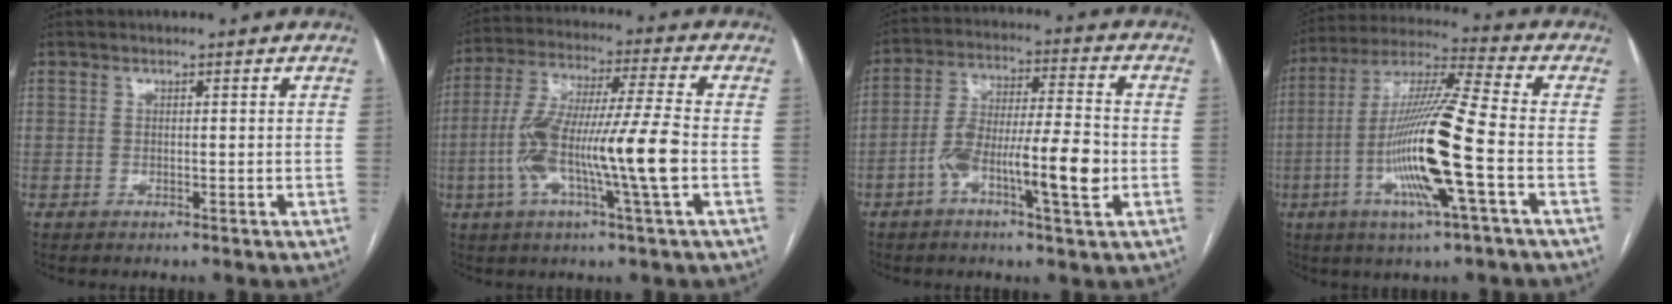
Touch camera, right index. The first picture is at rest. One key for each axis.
{"total": 15.1, "fx": -3.3, "fy": -0.1, "fz": 14.7, "tx": -0.284, "ty": 0.004, "tz": -0.065}
{"total": 11.9, "fx": -3.7, "fy": 1.8, "fz": 11.2, "tx": -0.199, "ty": 0.014, "tz": -0.063}
{"total": 16.7, "fx": -4.3, "fy": 0.0, "fz": 16.1, "tx": -0.318, "ty": -0.006, "tz": -0.087}